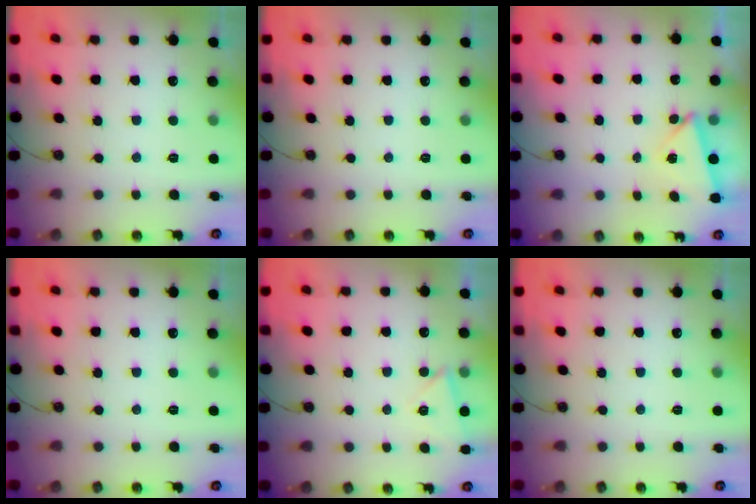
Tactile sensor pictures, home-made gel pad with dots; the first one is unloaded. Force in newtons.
{"total": 0.0}
{"total": 3.9, "press": 3.2, "slide": 2.2}
{"total": 0.0}
{"total": 4.5, "press": 3.7, "slide": 2.6}
{"total": 0.0}